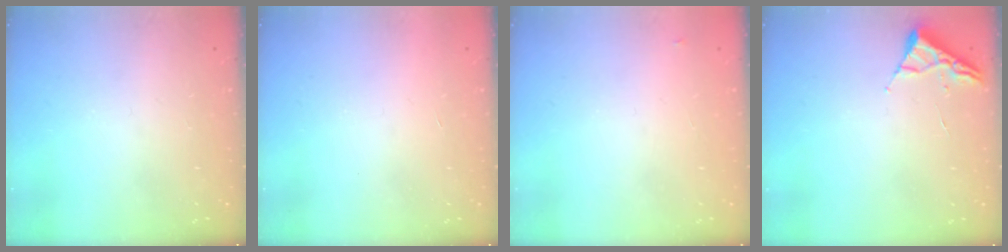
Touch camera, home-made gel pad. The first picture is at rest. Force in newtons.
{"total": 1.7, "press": 1.7, "slide": 0.1}
{"total": 2.8, "press": 2.8, "slide": 0.4}
{"total": 2.6, "press": 2.6, "slide": 0.3}